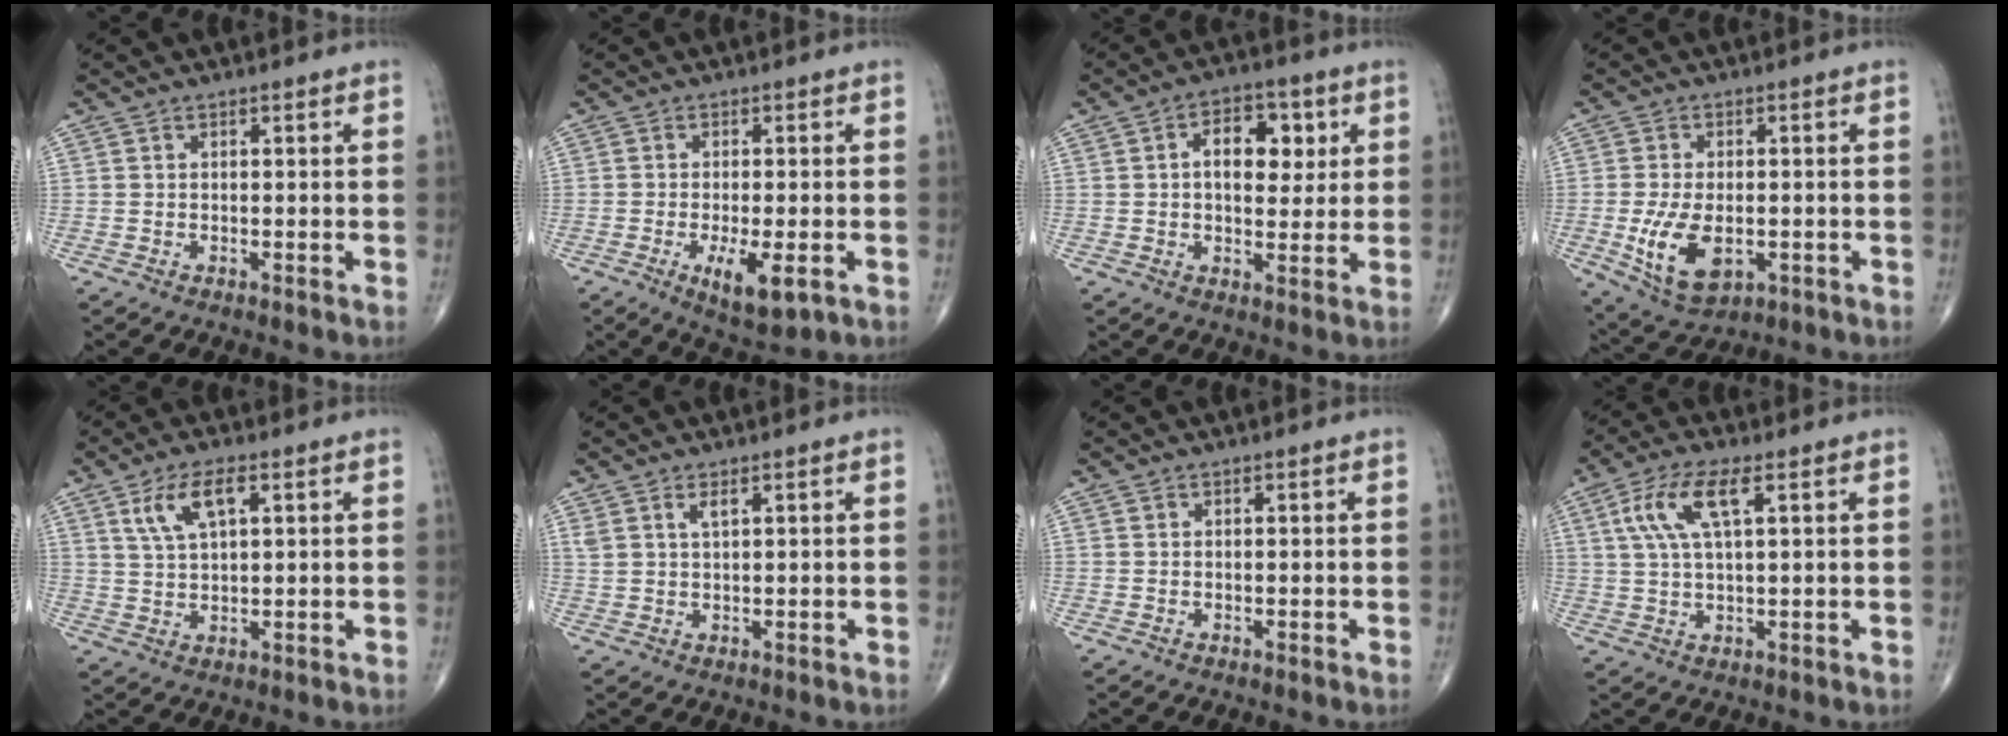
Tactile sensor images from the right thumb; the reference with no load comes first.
{"total": 7.4, "force": [-2.5, 2.4, 6.6], "torque": [-0.111, -0.015, -0.034]}
{"total": 9.7, "force": [2.3, 5.8, 7.4], "torque": [-0.074, 0.000, 0.031]}
{"total": 10.7, "force": [-2.3, 6.0, 8.5], "torque": [-0.154, -0.008, -0.027]}
{"total": 7.1, "force": [3.0, 2.9, 5.8], "torque": [-0.111, -0.002, 0.061]}
{"total": 2.3, "force": [1.4, 0.7, 1.7], "torque": [-0.037, -0.002, 0.031]}
{"total": 0.0}
{"total": 9.0, "force": [3.1, 2.9, 7.9], "torque": [-0.175, 0.008, 0.064]}